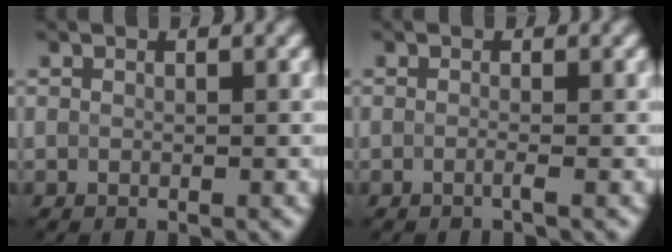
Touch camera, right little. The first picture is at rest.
{"total": 0.9, "force": [-0.8, -0.1, 0.1], "torque": [-0.001, -0.005, -0.015]}